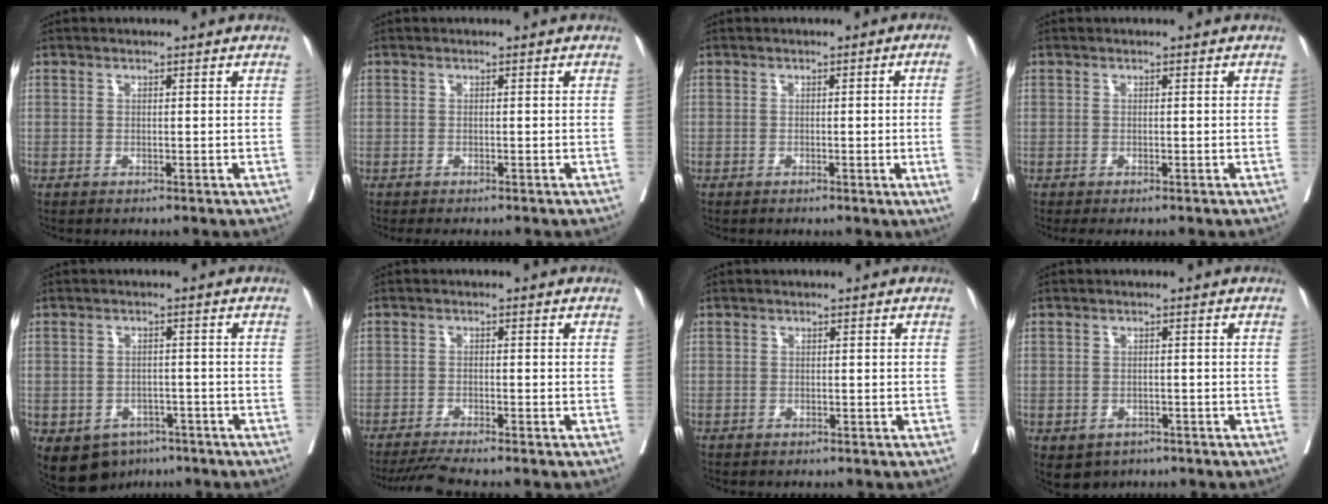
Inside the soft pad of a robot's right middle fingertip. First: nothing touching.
{"total": 1.6, "force": [-1.4, 0.2, 0.8], "torque": [-0.006, -0.003, -0.024]}
{"total": 5.9, "force": [-0.8, -2.0, 5.5], "torque": [-0.067, -0.015, -0.007]}
{"total": 0.8, "force": [-0.5, 0.2, 0.6], "torque": [-0.012, -0.006, -0.009]}
{"total": 7.9, "force": [-4.6, 5.8, 2.5], "torque": [-0.041, 0.006, -0.059]}
{"total": 4.0, "force": [-3.6, -0.9, 1.6], "torque": [-0.025, -0.016, -0.067]}
{"total": 0.0}
{"total": 4.2, "force": [-2.4, 3.3, 1.0], "torque": [-0.009, 0.001, -0.029]}